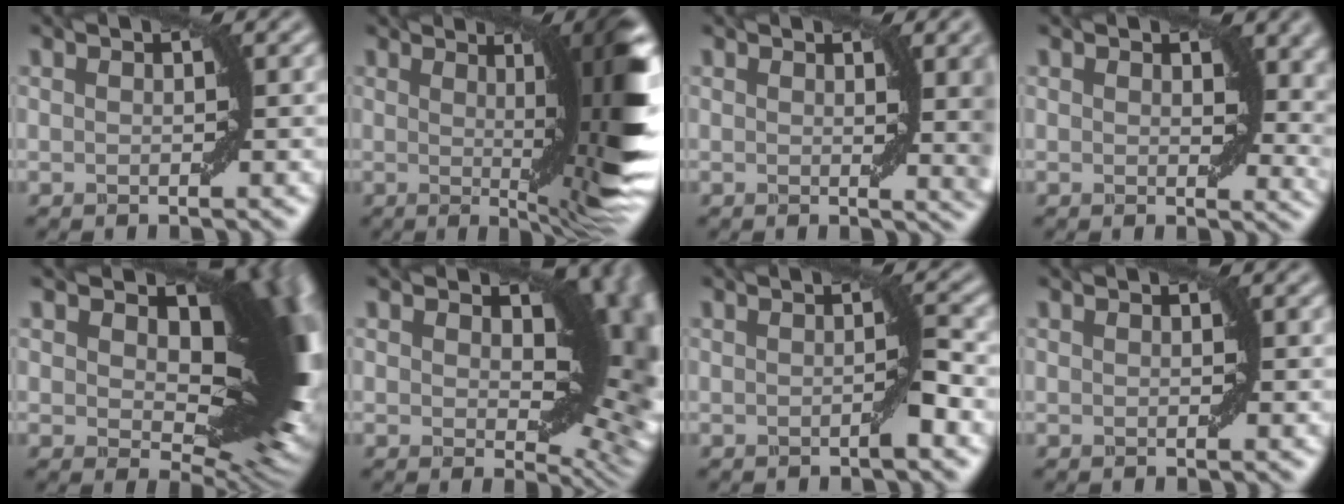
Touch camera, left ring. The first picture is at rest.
{"total": 11.1, "force": [1.2, 2.2, 10.8], "torque": [-0.110, -0.002, 0.020]}
{"total": 7.2, "force": [1.4, 2.5, 6.7], "torque": [-0.050, -0.001, 0.024]}
{"total": 4.3, "force": [1.7, 2.4, 3.0], "torque": [-0.033, -0.012, 0.026]}
{"total": 17.6, "force": [4.1, 9.0, 14.5], "torque": [-0.183, -0.001, 0.074]}
{"total": 13.8, "force": [2.5, 7.7, 11.2], "torque": [-0.131, -0.007, 0.043]}
{"total": 1.6, "force": [-0.4, -0.1, 1.5], "torque": [-0.023, 0.002, -0.008]}
{"total": 0.0}